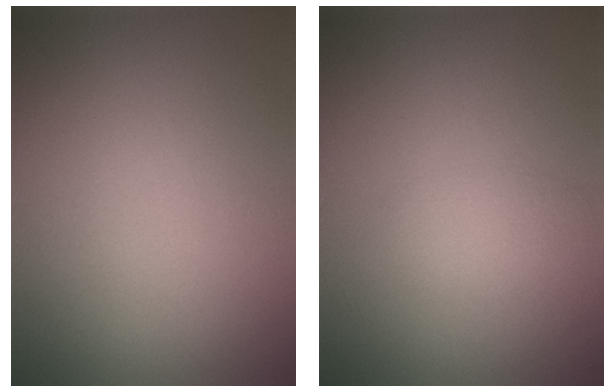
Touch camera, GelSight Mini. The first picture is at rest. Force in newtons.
{"total": 1.2, "press": 1.2, "slide": 0.1}